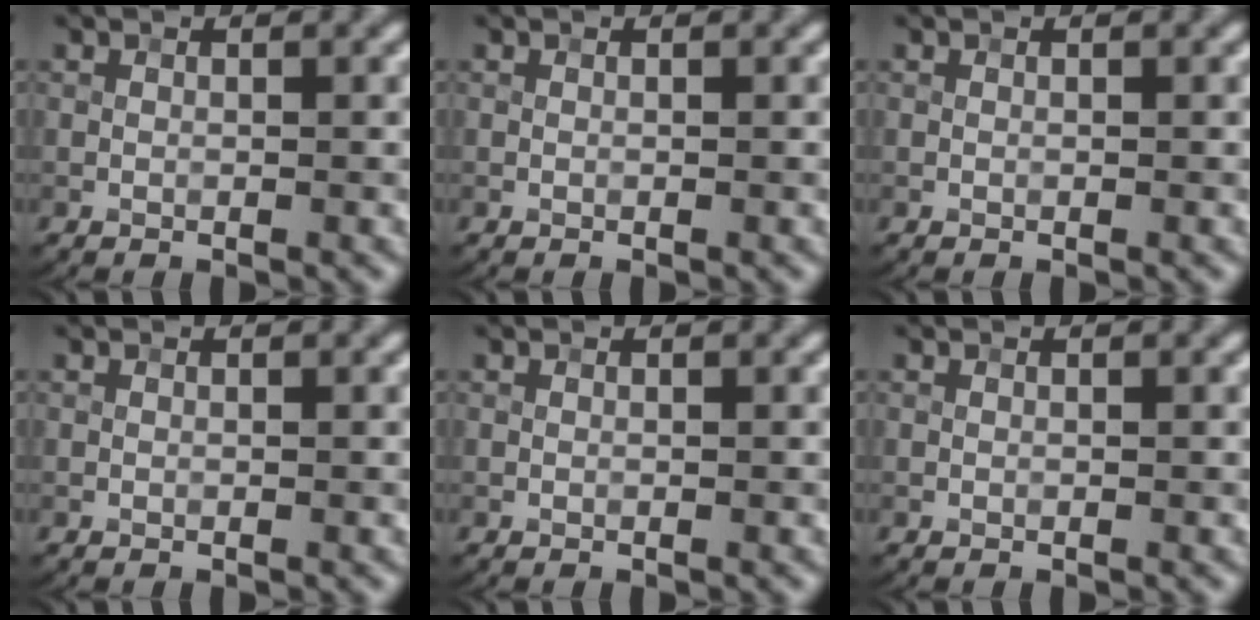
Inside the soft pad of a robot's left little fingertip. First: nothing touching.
{"total": 0.0}
{"total": 0.0}
{"total": 0.0}
{"total": 0.0}
{"total": 0.0}